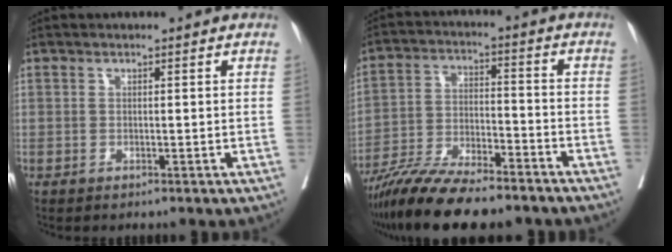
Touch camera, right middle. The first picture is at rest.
{"total": 15.8, "force": [-13.2, 2.5, 8.4], "torque": [-0.161, -0.021, -0.225]}